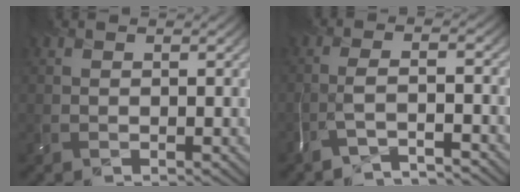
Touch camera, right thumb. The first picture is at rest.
{"total": 3.7, "force": [-3.3, -0.5, 1.6], "torque": [-0.011, 0.005, -0.079]}